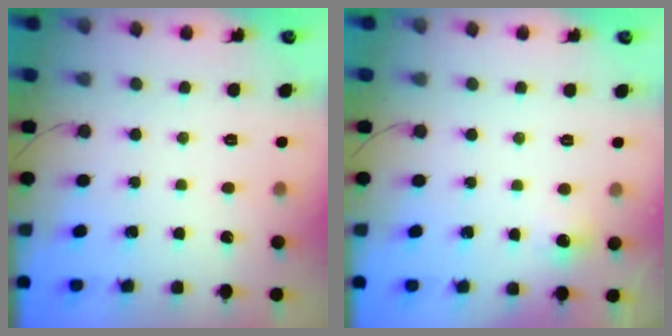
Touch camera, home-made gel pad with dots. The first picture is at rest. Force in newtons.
{"total": 8.0, "press": 4.2, "slide": 6.7}